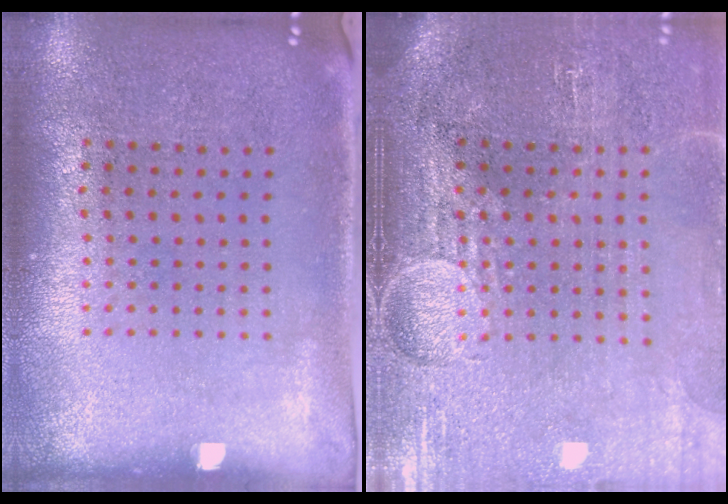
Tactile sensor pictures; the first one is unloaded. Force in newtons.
{"total": 4.3, "press": 3.7, "slide": 2.1}